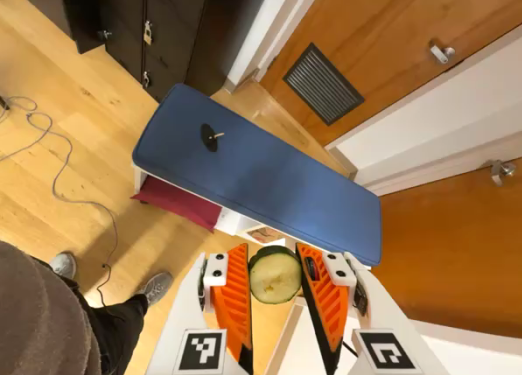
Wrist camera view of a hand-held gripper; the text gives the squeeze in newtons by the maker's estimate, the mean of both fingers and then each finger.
{"total": 8.2, "left": 7.9, "right": 8.5}